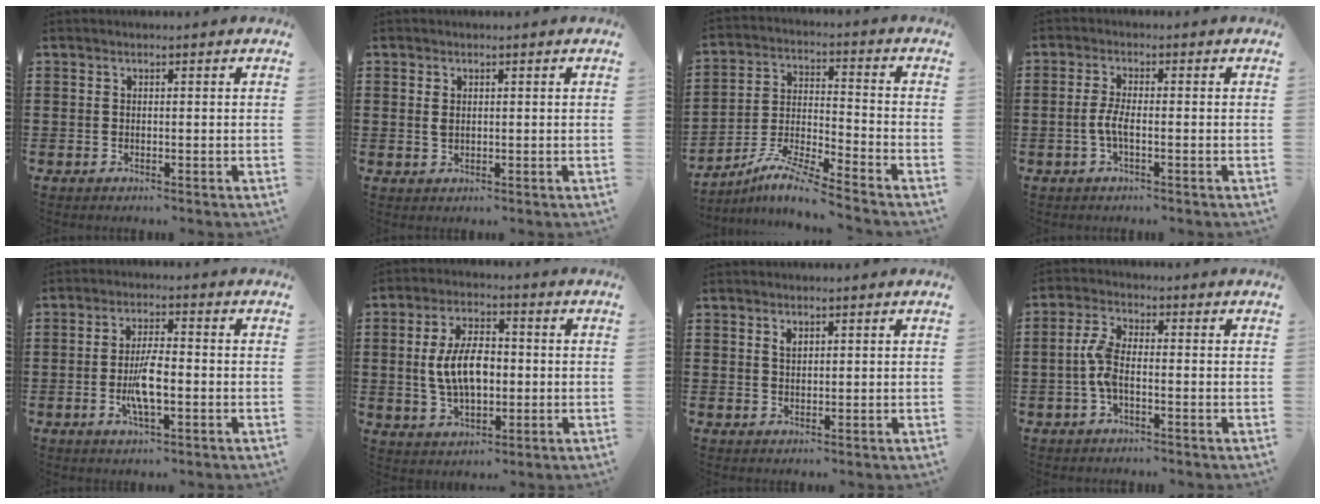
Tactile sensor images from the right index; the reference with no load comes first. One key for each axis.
{"total": 1.5, "fx": 0.5, "fy": 1.0, "fz": 1.1, "tx": -0.024, "ty": 0.004, "tz": 0.008}
{"total": 7.1, "fx": -6.5, "fy": -0.4, "fz": 2.9, "tx": -0.071, "ty": -0.014, "tz": -0.132}
{"total": 3.4, "fx": -1.0, "fy": 0.8, "fz": 3.1, "tx": -0.078, "ty": -0.005, "tz": -0.025}
{"total": 6.0, "fx": -1.3, "fy": 1.8, "fz": 5.6, "tx": -0.124, "ty": -0.005, "tz": -0.032}
{"total": 8.5, "fx": 0.0, "fy": 4.7, "fz": 7.1, "tx": -0.147, "ty": 0.005, "tz": -0.008}
{"total": 1.3, "fx": 0.7, "fy": 0.8, "fz": 0.8, "tx": -0.018, "ty": 0.004, "tz": 0.013}
{"total": 4.9, "fx": -1.0, "fy": 2.0, "fz": 4.3, "tx": -0.113, "ty": -0.005, "tz": -0.028}